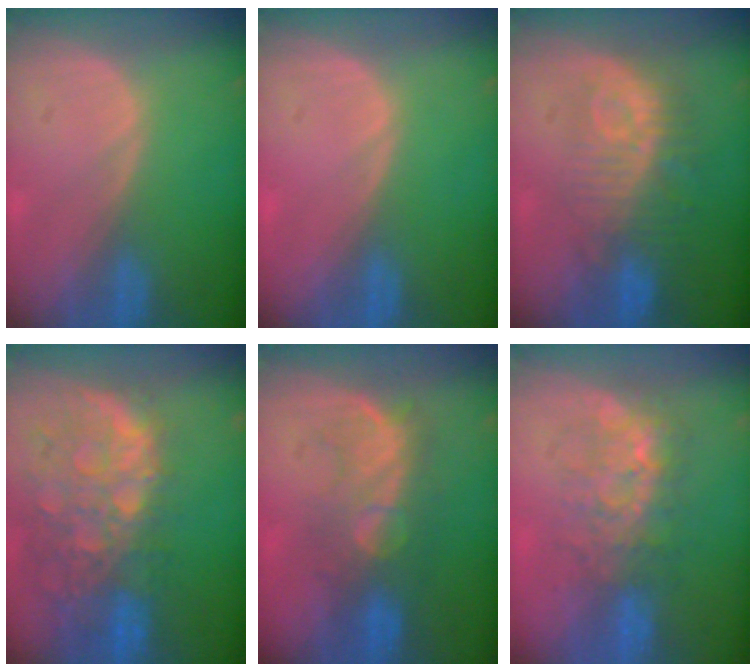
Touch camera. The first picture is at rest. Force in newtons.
{"total": 0.0}
{"total": 9.7, "press": 8.8, "slide": 4.0}
{"total": 13.0, "press": 10.7, "slide": 7.4}
{"total": 7.9, "press": 7.7, "slide": 1.3}
{"total": 7.6, "press": 7.3, "slide": 1.9}